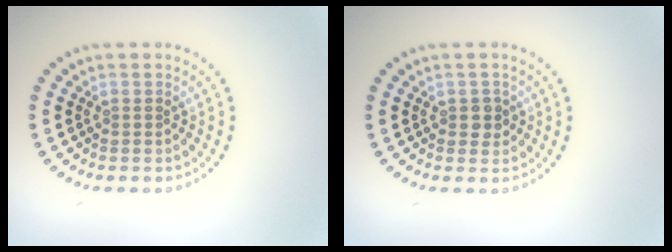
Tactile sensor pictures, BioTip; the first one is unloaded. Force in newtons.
{"total": 1.3, "press": 1.3, "slide": 0.3}